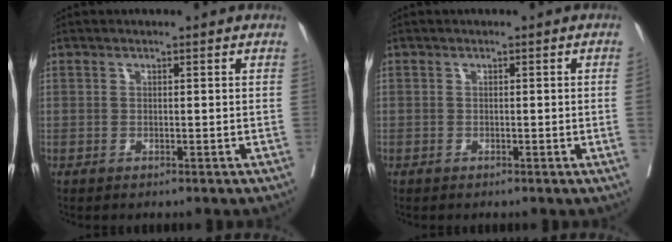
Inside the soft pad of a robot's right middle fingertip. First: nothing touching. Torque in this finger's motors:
{"motor_torque": [1.06, -1.08, -0.10, -0.21]}